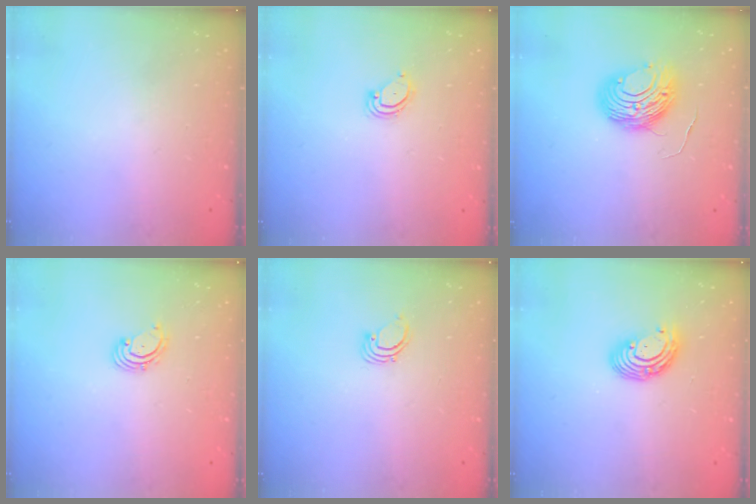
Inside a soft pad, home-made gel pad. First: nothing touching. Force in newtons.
{"total": 3.5, "press": 3.5, "slide": 0.3}
{"total": 9.7, "press": 9.7, "slide": 0.6}
{"total": 2.2, "press": 2.1, "slide": 0.7}
{"total": 2.2, "press": 2.2, "slide": 0.2}
{"total": 8.1, "press": 8.0, "slide": 1.5}